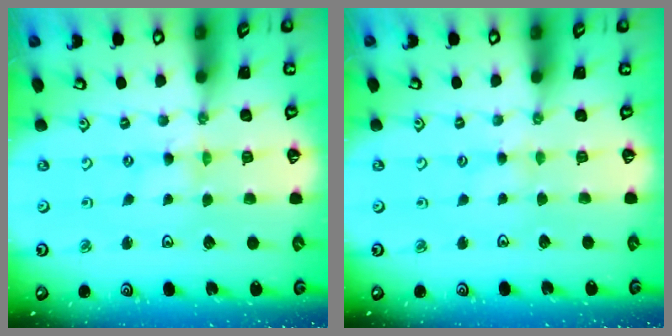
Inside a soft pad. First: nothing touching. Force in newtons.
{"total": 2.2, "press": 2.2, "slide": 0.3}